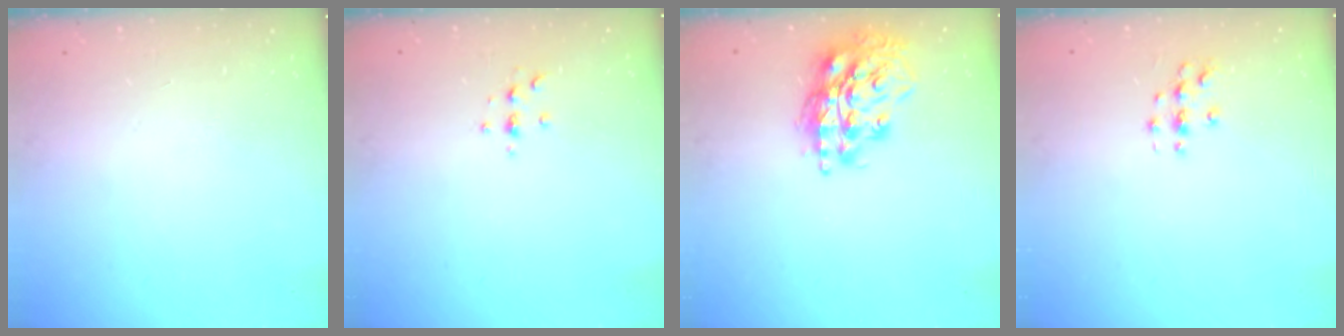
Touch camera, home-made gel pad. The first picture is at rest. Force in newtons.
{"total": 2.2, "press": 2.1, "slide": 0.2}
{"total": 17.0, "press": 16.9, "slide": 2.3}
{"total": 2.8, "press": 2.8, "slide": 0.3}